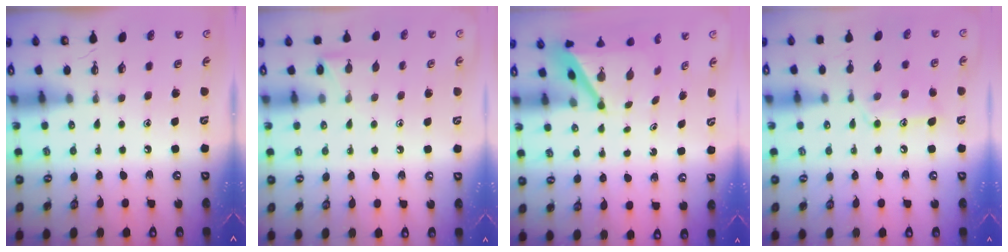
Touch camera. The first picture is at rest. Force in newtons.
{"total": 6.2, "press": 6.2, "slide": 0.6}
{"total": 3.9, "press": 3.9, "slide": 0.4}
{"total": 13.1, "press": 13.1, "slide": 1.0}